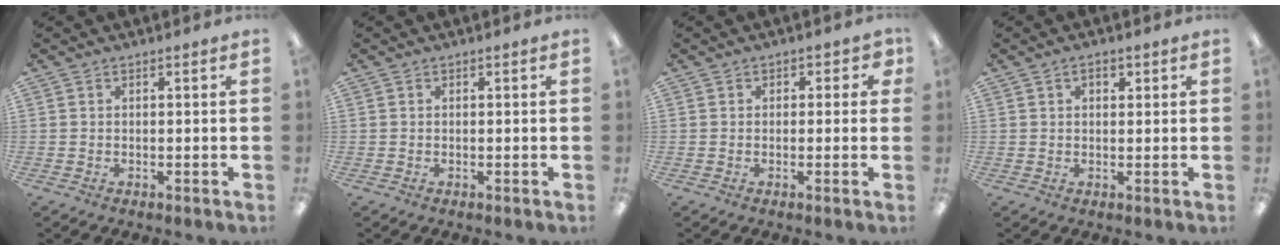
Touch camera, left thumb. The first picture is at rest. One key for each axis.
{"total": 0.0}
{"total": 2.2, "fx": 0.3, "fy": 1.7, "fz": 1.3, "tx": -0.009, "ty": 0.002, "tz": 0.001}
{"total": 2.3, "fx": 1.2, "fy": 1.4, "fz": 1.5, "tx": -0.015, "ty": 0.000, "tz": 0.017}